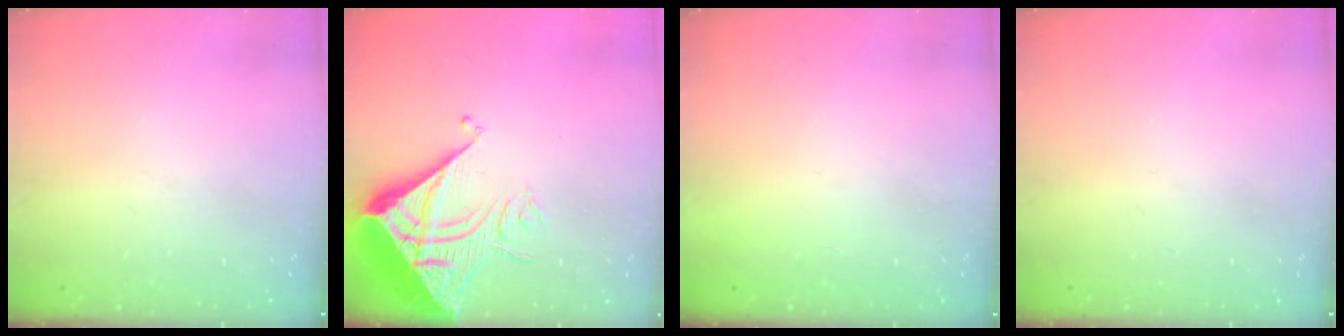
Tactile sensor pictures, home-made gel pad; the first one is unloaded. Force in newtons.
{"total": 11.2, "press": 11.2, "slide": 0.9}
{"total": 1.7, "press": 1.7, "slide": 0.1}
{"total": 0.0}